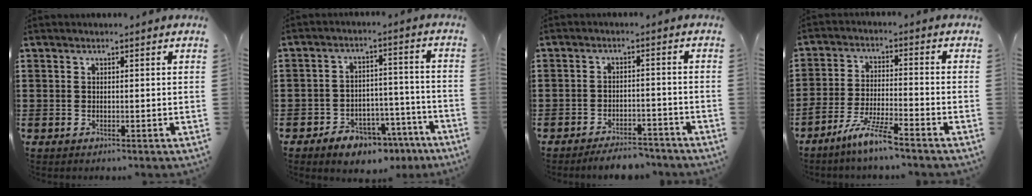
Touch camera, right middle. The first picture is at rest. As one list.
[{"total": 5.3, "force": [-4.6, 2.3, 1.2], "torque": [-0.022, 0.023, -0.089]}, {"total": 3.9, "force": [-3.9, 0.6, 0.5], "torque": [-0.011, 0.007, -0.080]}, {"total": 6.7, "force": [-5.6, -0.1, 3.8], "torque": [-0.086, -0.013, -0.108]}]